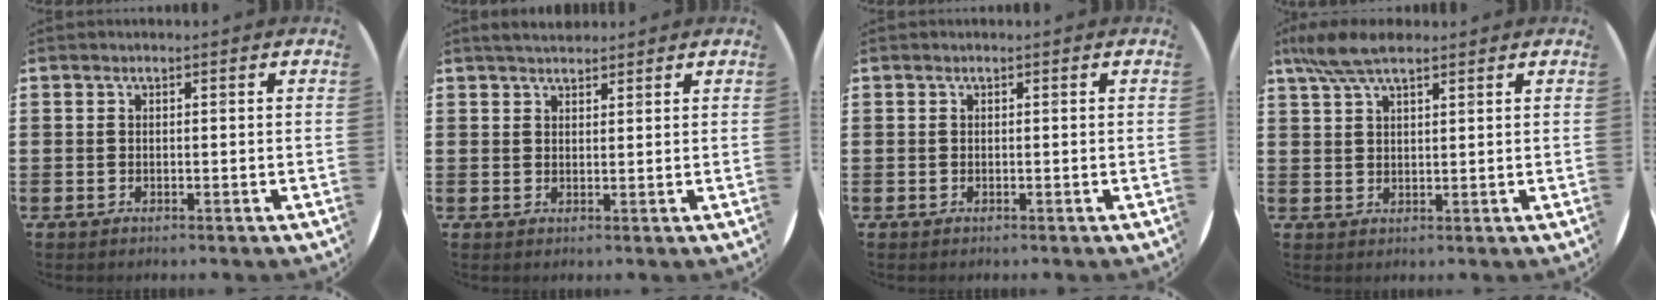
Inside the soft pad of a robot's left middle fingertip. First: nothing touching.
{"total": 2.4, "force": [2.3, 0.5, 0.4], "torque": [-0.012, 0.001, 0.043]}
{"total": 0.0}
{"total": 5.9, "force": [4.4, 1.6, 3.6], "torque": [-0.081, -0.001, 0.080]}